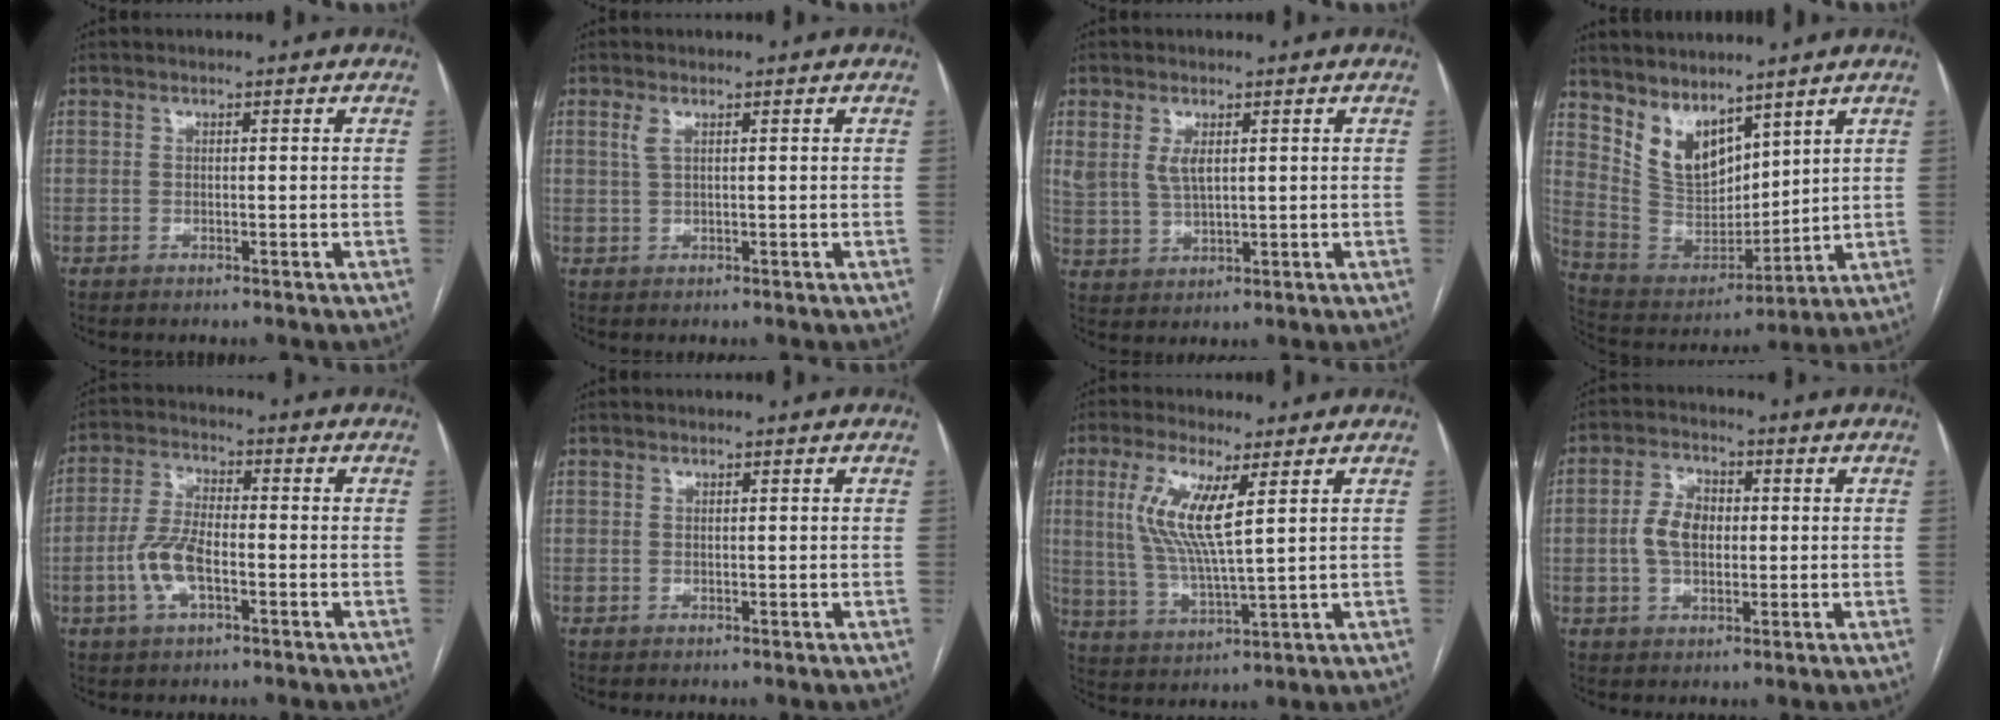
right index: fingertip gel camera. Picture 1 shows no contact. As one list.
[{"total": 1.5, "force": [0.9, 0.3, 1.1], "torque": [-0.038, 0.009, 0.020]}, {"total": 4.7, "force": [2.0, 2.4, 3.5], "torque": [-0.081, 0.006, 0.048]}, {"total": 10.6, "force": [7.6, 5.2, 5.3], "torque": [-0.113, 0.007, 0.173]}, {"total": 7.4, "force": [-2.3, 2.7, 6.4], "torque": [-0.143, 0.005, -0.046]}, {"total": 0.0}, {"total": 9.9, "force": [3.4, 1.3, 9.1], "torque": [-0.200, -0.006, 0.067]}, {"total": 6.4, "force": [0.1, 4.1, 4.9], "torque": [-0.102, 0.016, 0.003]}]